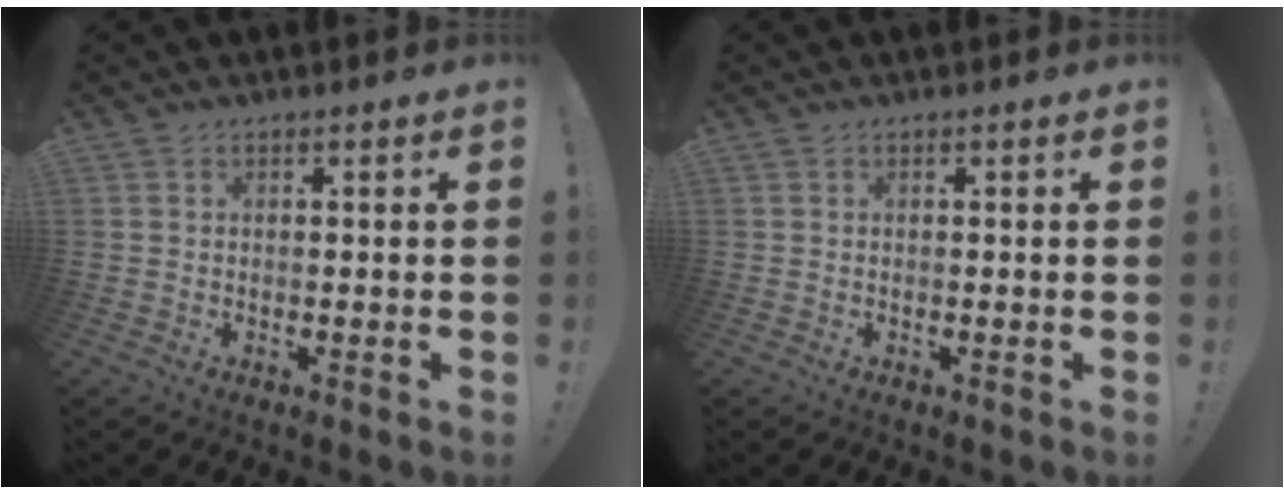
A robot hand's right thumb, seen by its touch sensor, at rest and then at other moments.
{"total": 0.0}